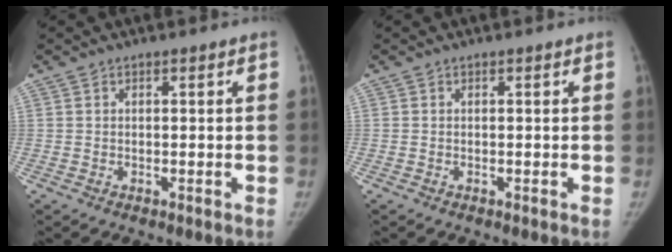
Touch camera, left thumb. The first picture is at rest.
{"total": 0.0}